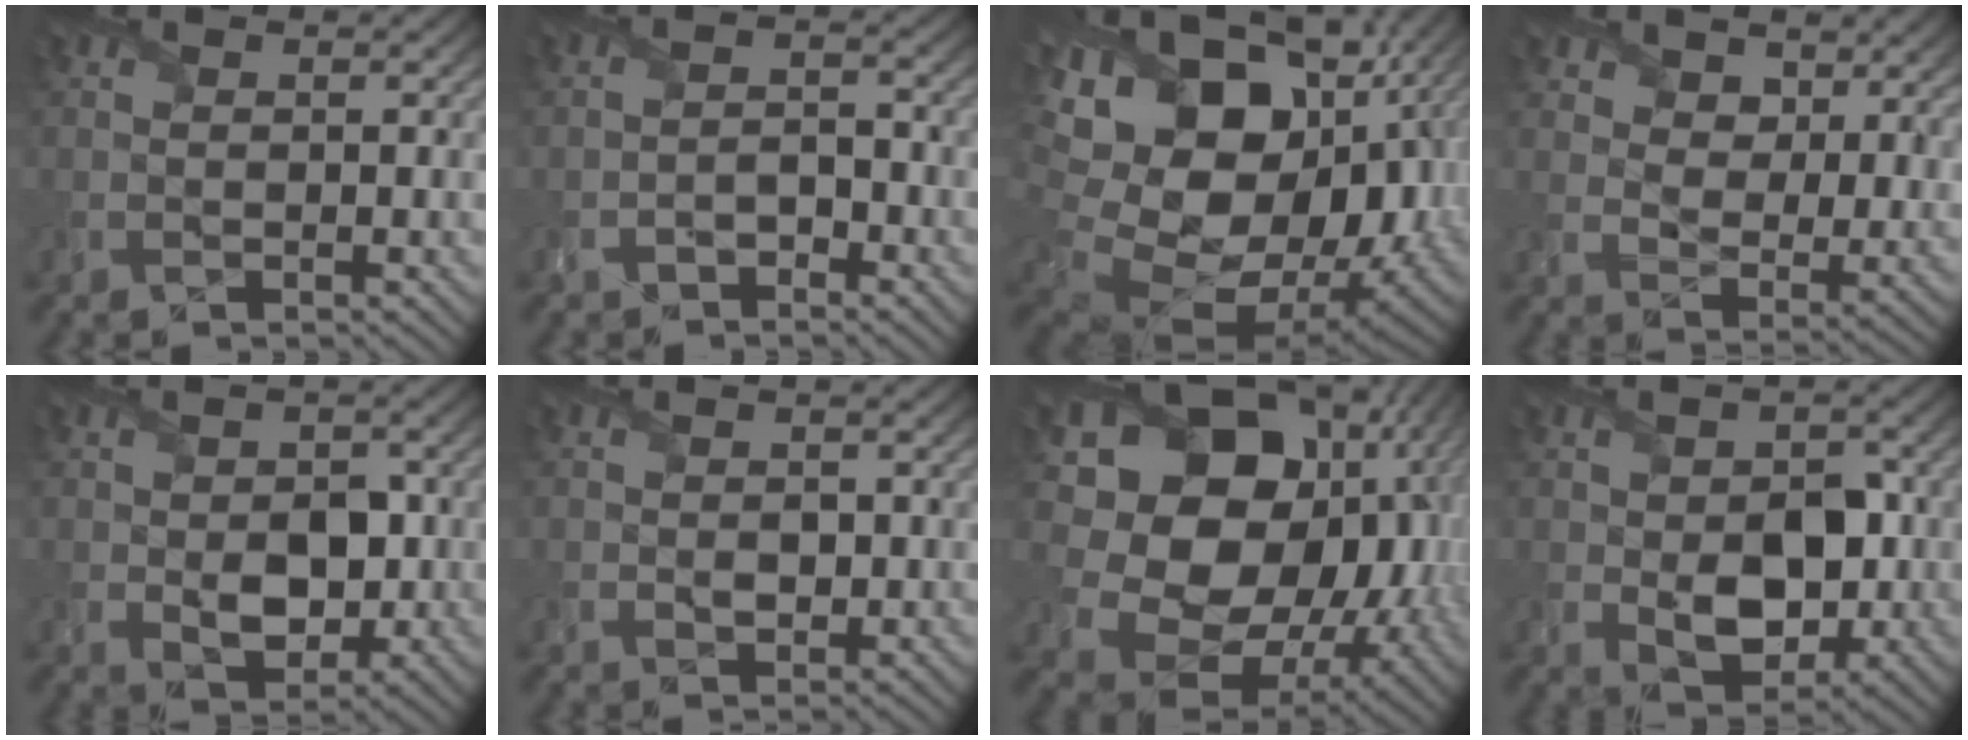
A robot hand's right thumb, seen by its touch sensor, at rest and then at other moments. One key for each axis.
{"total": 1.8, "fx": -1.7, "fy": 0.6, "fz": 0.4, "tx": -0.008, "ty": 0.007, "tz": -0.036}
{"total": 22.6, "fx": 2.9, "fy": 16.1, "fz": 15.5, "tx": -0.333, "ty": -0.032, "tz": 0.091}
{"total": 8.8, "fx": 5.5, "fy": 5.3, "fz": 4.3, "tx": -0.094, "ty": -0.019, "tz": 0.090}
{"total": 4.5, "fx": -0.6, "fy": 3.1, "fz": 3.3, "tx": -0.058, "ty": -0.011, "tz": -0.007}
{"total": 1.1, "fx": -0.2, "fy": 0.8, "fz": 0.8, "tx": -0.016, "ty": -0.003, "tz": -0.003}
{"total": 20.8, "fx": 1.8, "fy": 16.8, "fz": 12.2, "tx": -0.257, "ty": -0.032, "tz": 0.065}
{"total": 6.5, "fx": -0.9, "fy": 4.2, "fz": 4.8, "tx": -0.084, "ty": -0.014, "tz": -0.011}